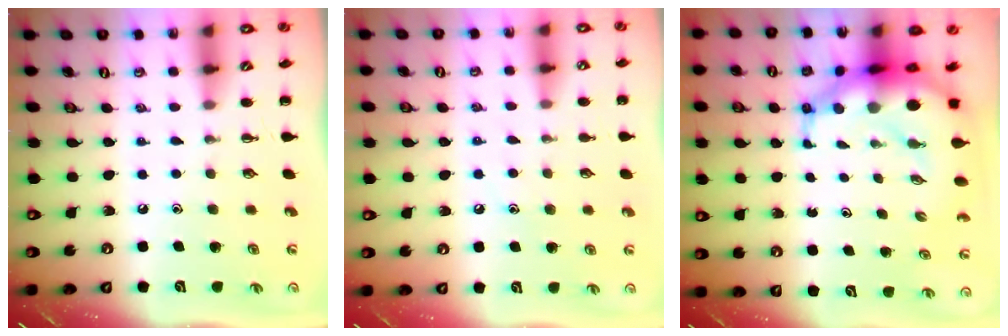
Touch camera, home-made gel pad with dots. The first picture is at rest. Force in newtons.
{"total": 6.2, "press": 6.0, "slide": 1.6}
{"total": 12.9, "press": 12.5, "slide": 3.5}